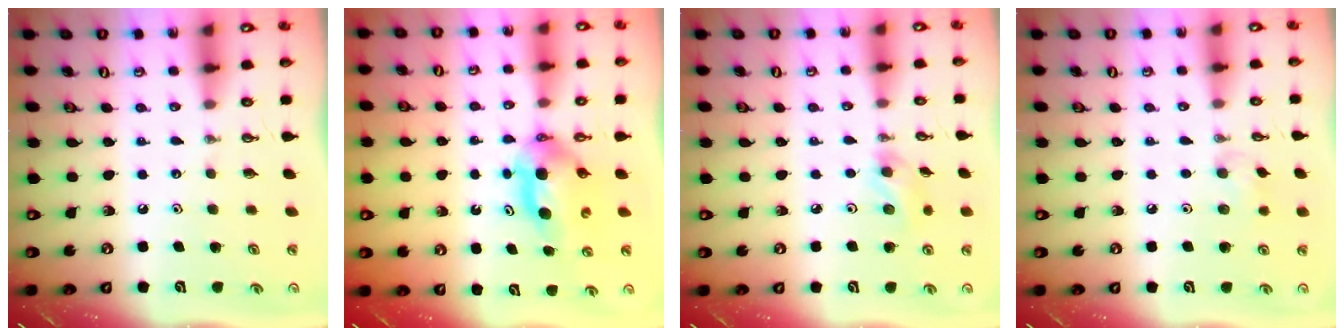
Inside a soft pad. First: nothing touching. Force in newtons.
{"total": 5.1, "press": 5.1, "slide": 0.7}
{"total": 5.8, "press": 5.7, "slide": 1.0}
{"total": 7.0, "press": 6.8, "slide": 1.4}